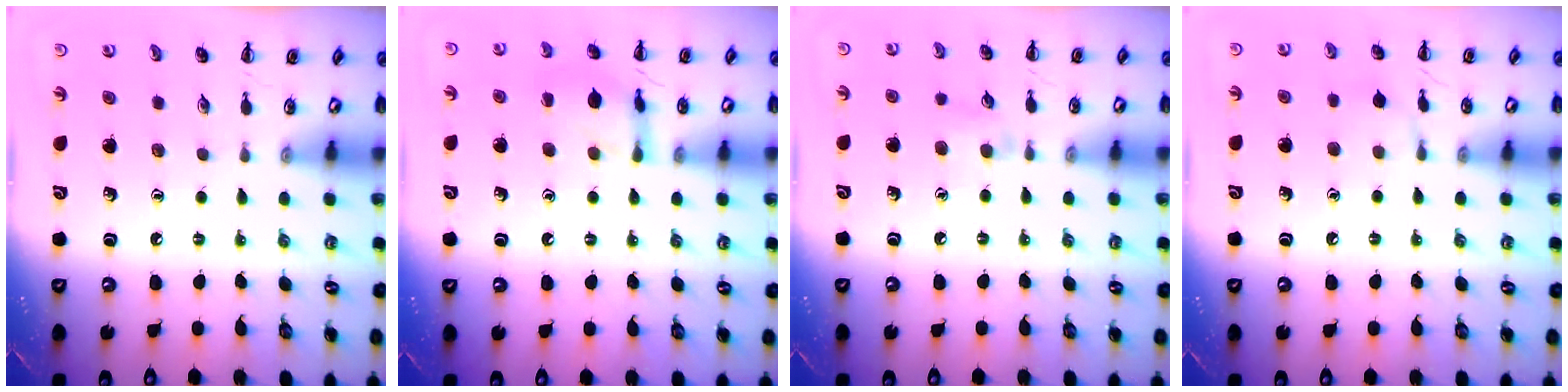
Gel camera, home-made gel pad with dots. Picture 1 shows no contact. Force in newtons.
{"total": 10.8, "press": 10.8, "slide": 0.4}
{"total": 6.3, "press": 5.9, "slide": 2.3}
{"total": 6.0, "press": 5.6, "slide": 2.0}